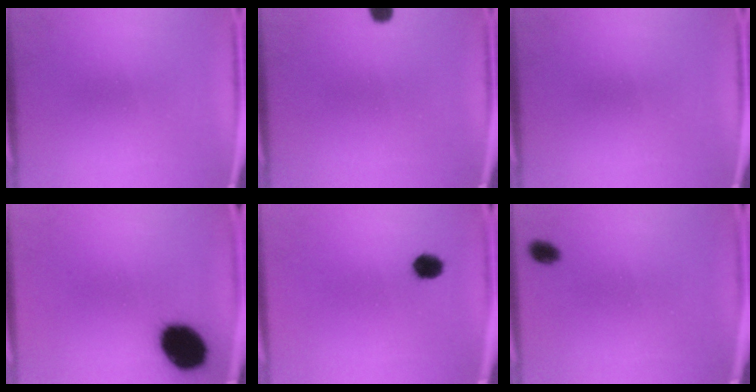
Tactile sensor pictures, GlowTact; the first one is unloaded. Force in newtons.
{"total": 2.0}
{"total": 0.0}
{"total": 14.3}
{"total": 3.8}
{"total": 2.2}